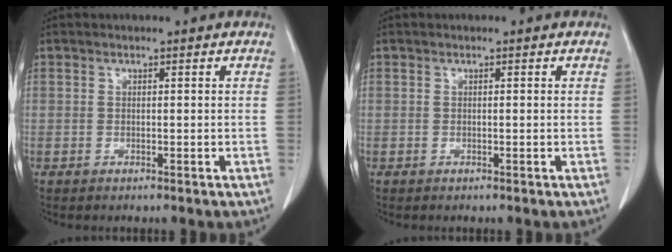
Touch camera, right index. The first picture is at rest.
{"total": 0.0}